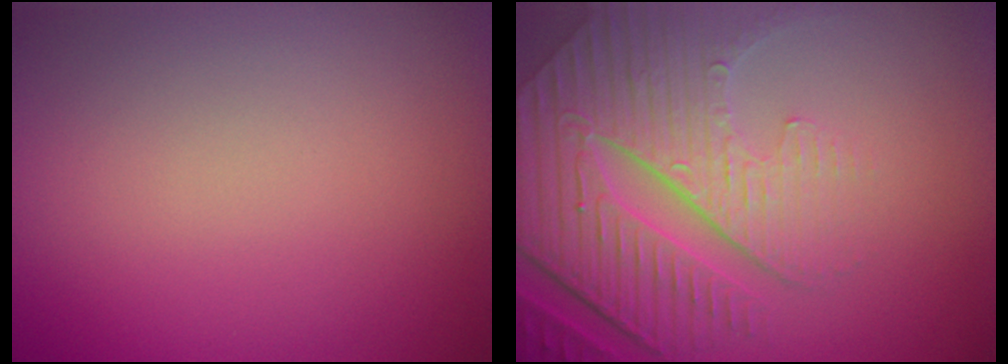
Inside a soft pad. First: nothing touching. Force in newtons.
{"total": 8.7, "press": 6.1, "slide": 6.2}